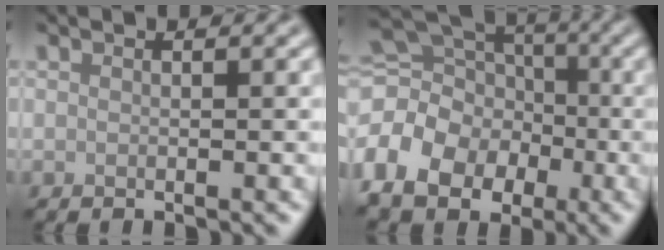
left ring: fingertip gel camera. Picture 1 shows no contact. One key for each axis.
{"total": 11.6, "fx": -3.8, "fy": 9.4, "fz": 5.7, "tx": -0.123, "ty": -0.007, "tz": -0.081}